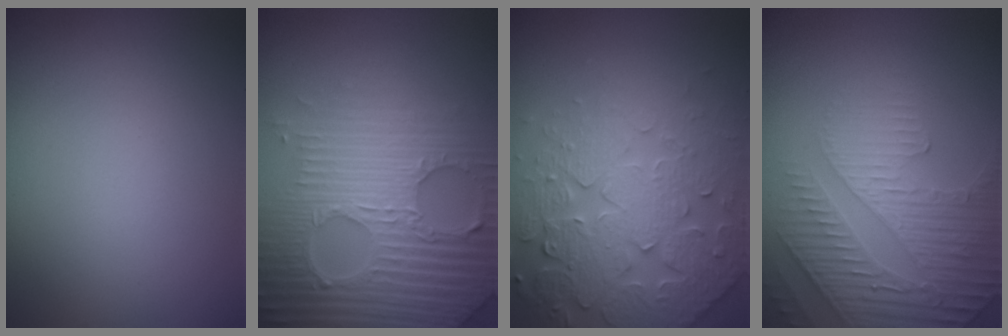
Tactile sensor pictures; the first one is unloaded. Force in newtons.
{"total": 7.3, "press": 7.1, "slide": 1.8}
{"total": 6.9, "press": 5.7, "slide": 3.9}
{"total": 4.2, "press": 4.0, "slide": 1.4}